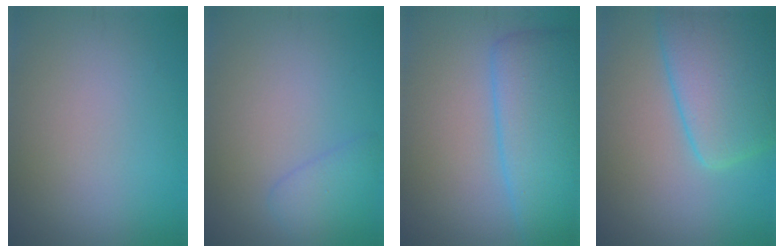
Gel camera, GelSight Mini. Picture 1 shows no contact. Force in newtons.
{"total": 1.8, "press": 1.8, "slide": 0.2}
{"total": 6.8, "press": 6.8, "slide": 0.3}
{"total": 7.9, "press": 7.9, "slide": 0.4}